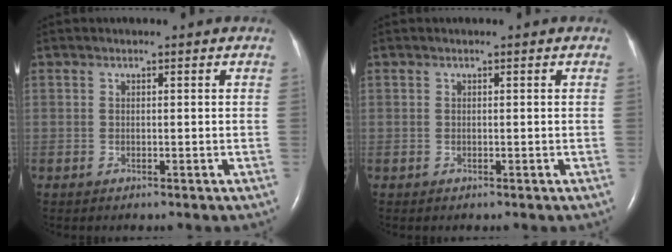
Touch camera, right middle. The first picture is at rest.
{"total": 0.0}